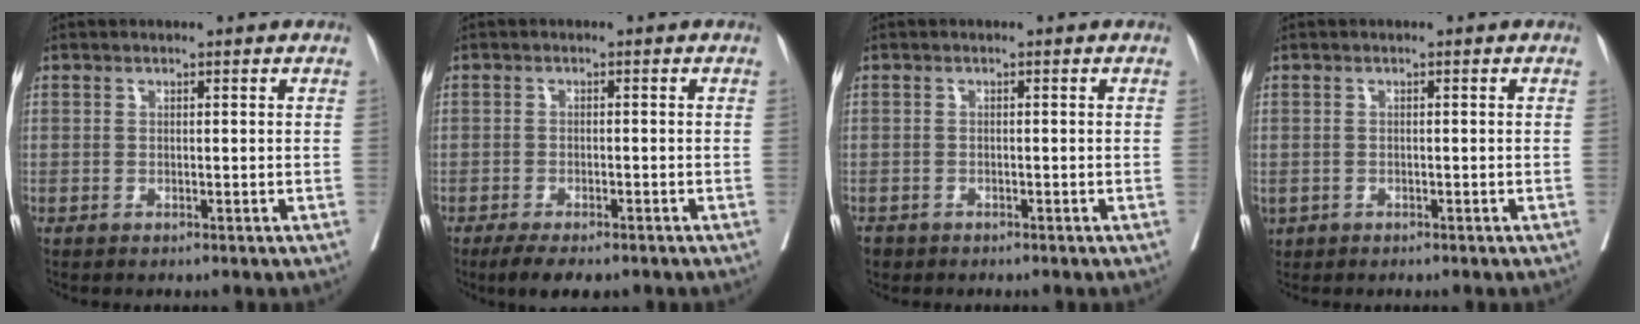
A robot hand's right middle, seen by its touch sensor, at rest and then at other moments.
{"total": 5.7, "force": [-4.3, 1.9, 3.1], "torque": [-0.047, -0.010, -0.065]}
{"total": 2.2, "force": [-1.8, 1.2, 0.5], "torque": [-0.017, -0.003, -0.029]}
{"total": 2.0, "force": [-1.0, 1.4, 0.9], "torque": [-0.027, -0.003, -0.012]}